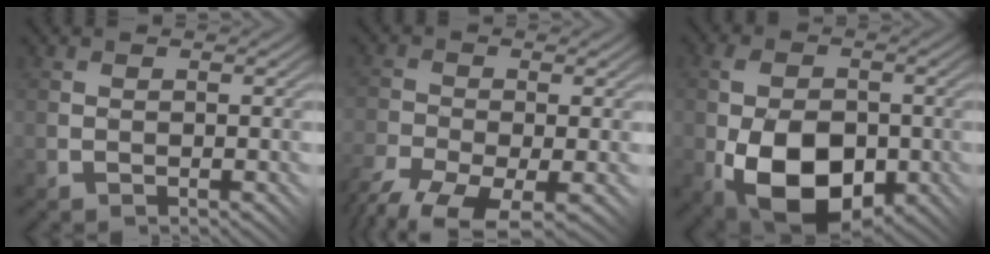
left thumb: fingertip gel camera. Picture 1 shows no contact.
{"total": 10.6, "force": [-7.7, 4.3, 5.7], "torque": [-0.105, -0.033, -0.120]}
{"total": 12.2, "force": [-3.7, 7.5, 8.9], "torque": [-0.169, -0.019, -0.059]}